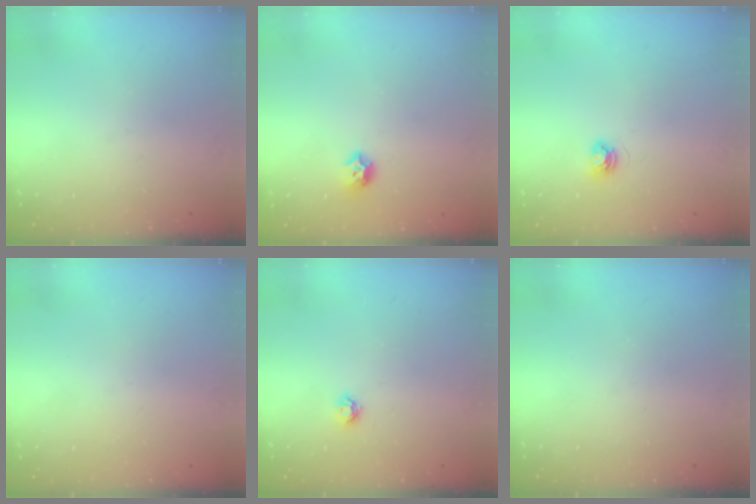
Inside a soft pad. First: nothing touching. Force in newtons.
{"total": 6.7, "press": 6.6, "slide": 1.1}
{"total": 3.9, "press": 3.9, "slide": 0.4}
{"total": 0.7, "press": 0.7, "slide": 0.3}
{"total": 5.3, "press": 5.2, "slide": 0.5}
{"total": 0.0}